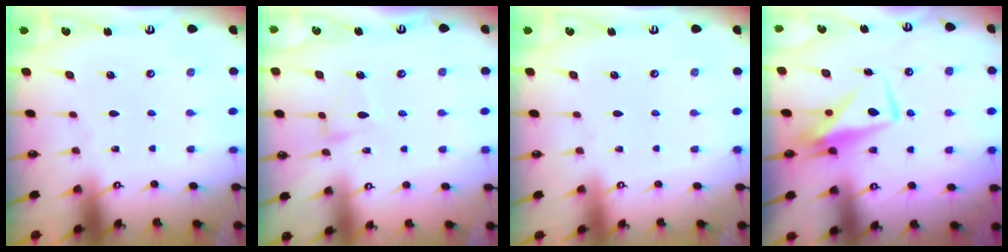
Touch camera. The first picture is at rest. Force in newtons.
{"total": 5.3, "press": 5.2, "slide": 0.4}
{"total": 3.9, "press": 3.9, "slide": 0.1}
{"total": 8.8, "press": 8.8, "slide": 0.9}